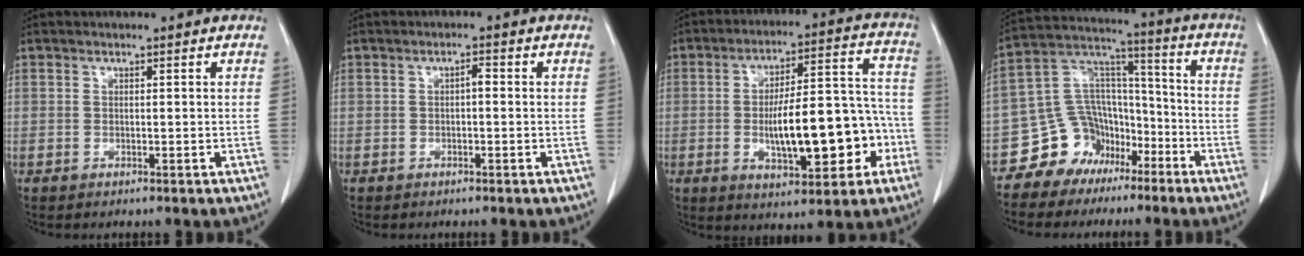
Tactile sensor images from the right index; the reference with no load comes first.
{"total": 1.3, "force": [-0.1, 0.4, 1.2], "torque": [-0.019, 0.004, -0.002]}
{"total": 16.7, "force": [-4.0, 5.6, 15.2], "torque": [-0.228, 0.037, -0.049]}
{"total": 11.3, "force": [-7.1, 8.5, 2.3], "torque": [-0.049, 0.070, -0.121]}